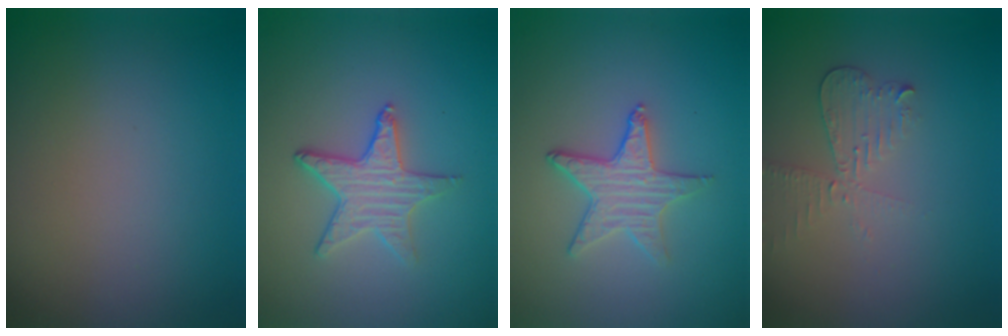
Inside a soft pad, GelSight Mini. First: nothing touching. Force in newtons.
{"total": 3.1, "press": 2.9, "slide": 1.1}
{"total": 2.8, "press": 2.7, "slide": 0.7}
{"total": 2.6, "press": 2.5, "slide": 0.6}